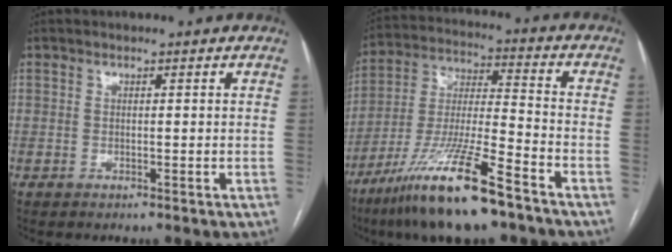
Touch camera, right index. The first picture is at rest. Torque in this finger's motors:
{"motor_torque": [1.26, -0.88, 0.53, 0.21]}